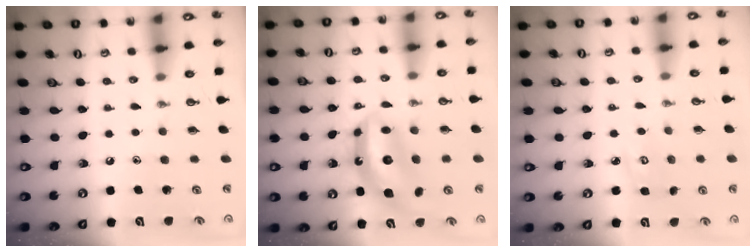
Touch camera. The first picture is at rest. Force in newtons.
{"total": 10.4, "press": 10.4, "slide": 0.9}
{"total": 3.8, "press": 3.8, "slide": 0.3}